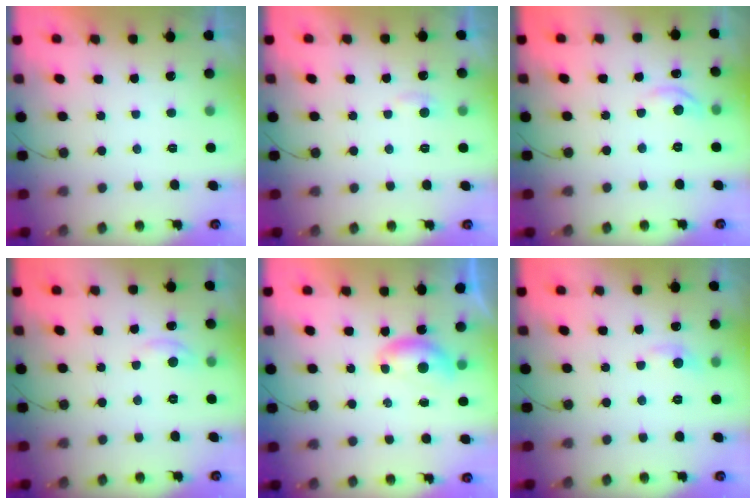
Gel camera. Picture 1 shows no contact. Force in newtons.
{"total": 4.2, "press": 4.1, "slide": 0.5}
{"total": 5.1, "press": 5.0, "slide": 0.6}
{"total": 3.0, "press": 3.0, "slide": 0.3}
{"total": 5.5, "press": 5.4, "slide": 0.8}
{"total": 7.0, "press": 6.9, "slide": 0.7}